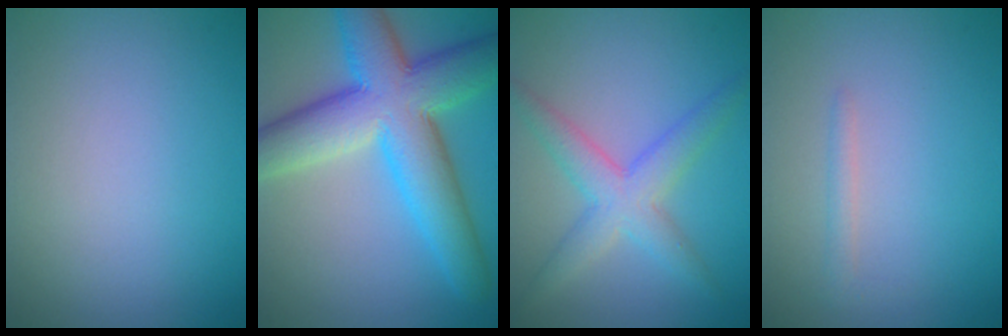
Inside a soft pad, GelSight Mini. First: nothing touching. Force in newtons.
{"total": 10.8, "press": 10.8, "slide": 0.4}
{"total": 3.0, "press": 3.0, "slide": 0.3}
{"total": 0.9, "press": 0.9, "slide": 0.1}